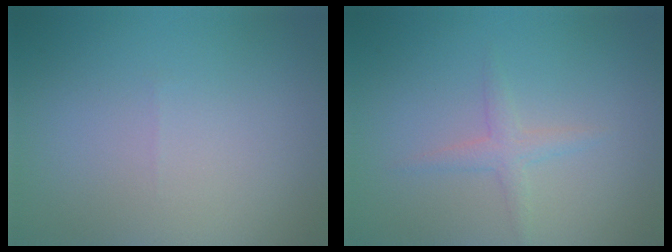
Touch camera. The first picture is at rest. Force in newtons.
{"total": 1.6, "press": 1.6, "slide": 0.1}